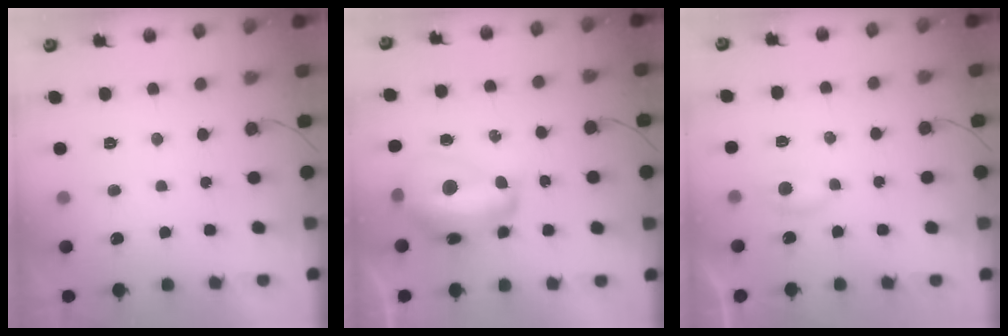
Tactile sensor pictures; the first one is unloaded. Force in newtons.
{"total": 15.0, "press": 15.0, "slide": 1.1}
{"total": 3.1, "press": 3.1, "slide": 0.5}